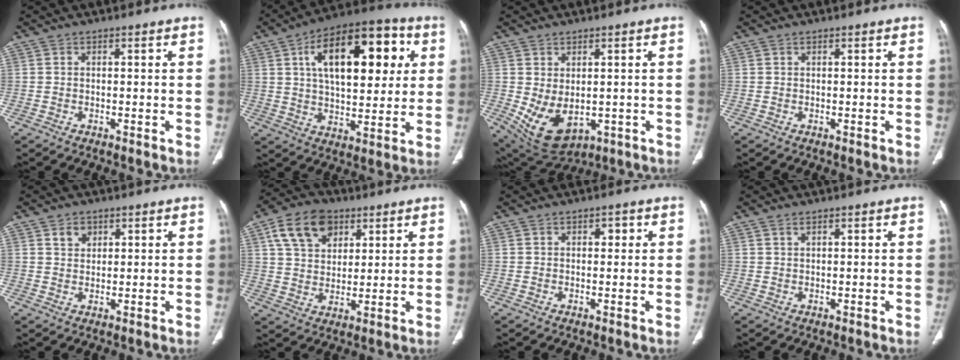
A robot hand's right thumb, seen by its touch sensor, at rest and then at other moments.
{"total": 22.0, "force": [6.6, 11.0, 17.8], "torque": [-0.236, 0.004, 0.094]}
{"total": 10.1, "force": [-1.3, 6.3, 7.7], "torque": [-0.127, -0.005, 0.009]}
{"total": 0.0}
{"total": 3.0, "force": [1.7, 2.2, 1.2], "torque": [-0.008, -0.011, 0.031]}
{"total": 12.4, "force": [5.7, 8.5, 7.0], "torque": [-0.104, -0.009, 0.102]}
{"total": 1.6, "force": [0.6, 1.1, 1.1], "torque": [-0.007, 0.001, 0.007]}
{"total": 1.0, "force": [0.7, 0.3, 0.5], "torque": [-0.013, 0.001, 0.017]}